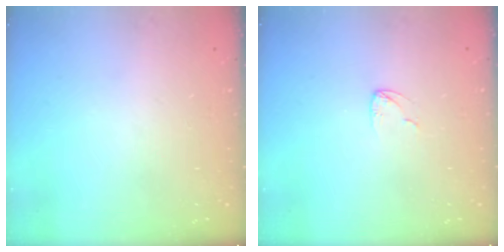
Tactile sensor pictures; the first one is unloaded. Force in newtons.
{"total": 2.9, "press": 2.9, "slide": 0.3}